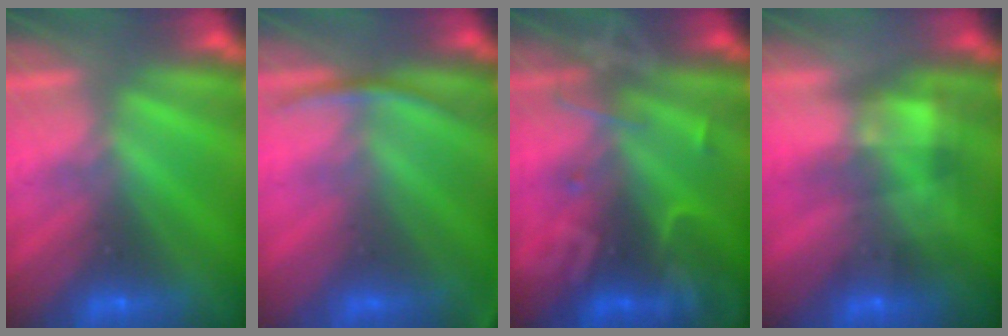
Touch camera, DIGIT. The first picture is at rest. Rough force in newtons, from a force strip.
{"total": 2.9}
{"total": 2.5}
{"total": 5.3}